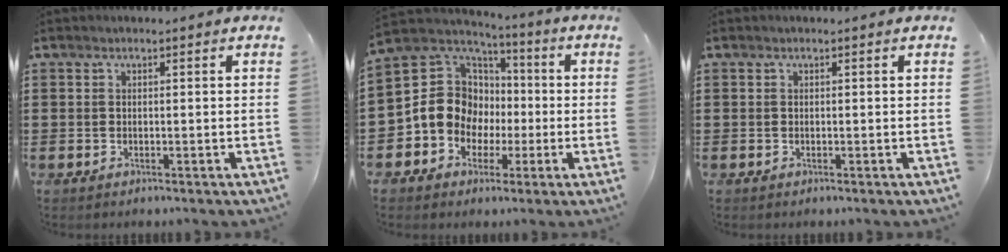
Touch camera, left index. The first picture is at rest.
{"total": 11.6, "force": [-0.9, 10.6, 4.6], "torque": [-0.130, -0.001, -0.016]}
{"total": 0.0}